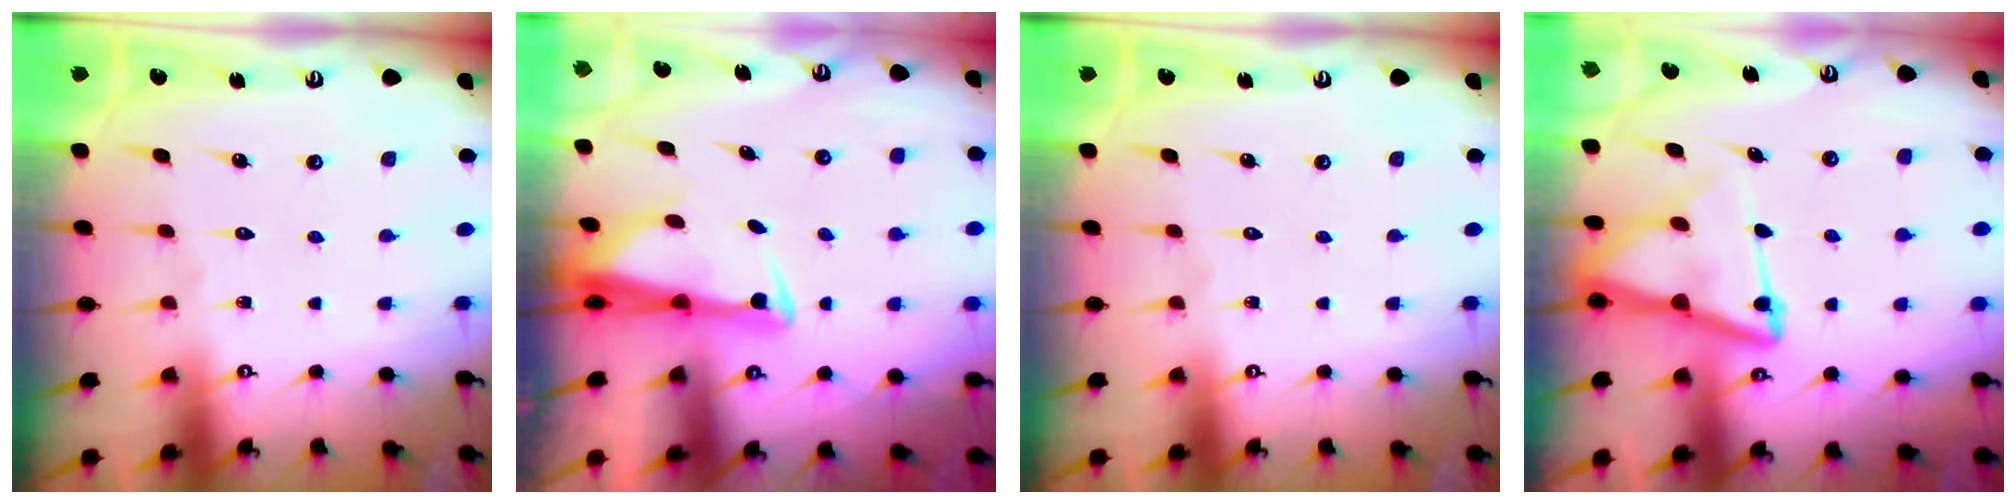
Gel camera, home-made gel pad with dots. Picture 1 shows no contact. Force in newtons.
{"total": 2.9, "press": 2.7, "slide": 1.0}
{"total": 0.0}
{"total": 11.2, "press": 11.2, "slide": 1.2}